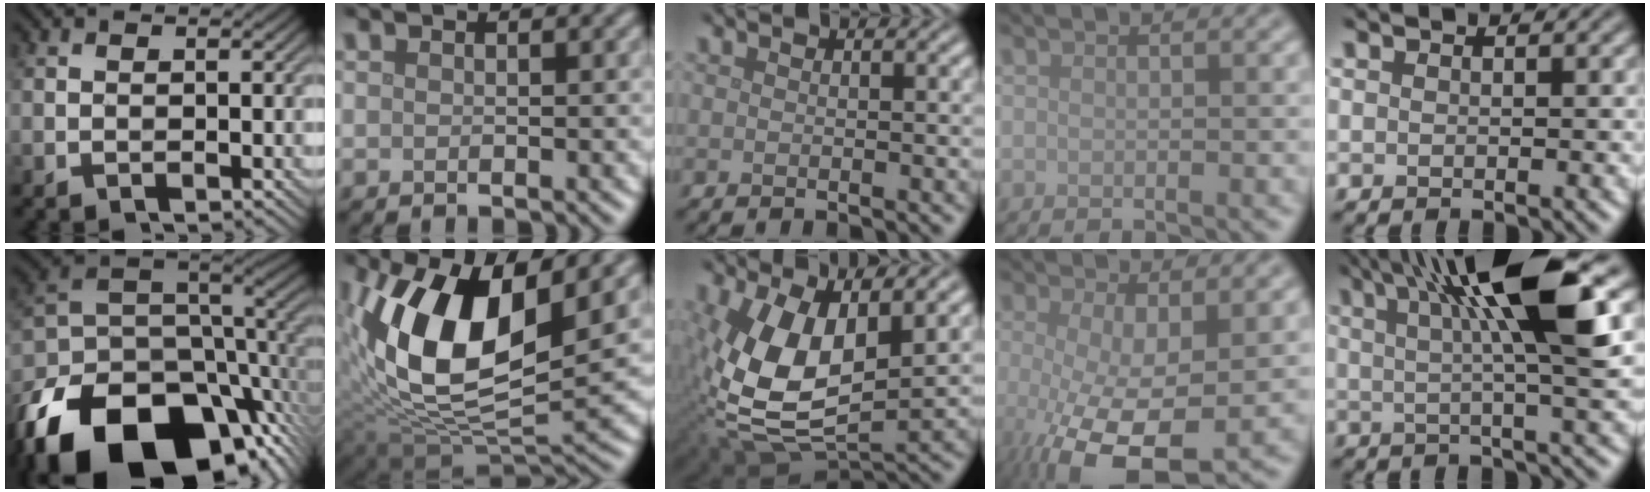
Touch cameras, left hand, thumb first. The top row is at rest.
{"thumb": {"total": 19.3, "force": [-10.8, 10.4, 12.2], "torque": [-0.279, -0.040, -0.152]}, "index": {"total": 13.7, "force": [3.6, 6.5, 11.5], "torque": [-0.218, 0.003, 0.058]}, "middle": {"total": 12.0, "force": [1.6, 6.4, 10.0], "torque": [-0.215, -0.015, 0.028]}, "ring": {"total": 10.5, "force": [-2.8, 4.0, 9.3], "torque": [-0.167, -0.027, -0.040]}, "little": {"total": 9.5, "force": [3.0, 1.3, 8.9], "torque": [-0.120, 0.004, 0.060]}}